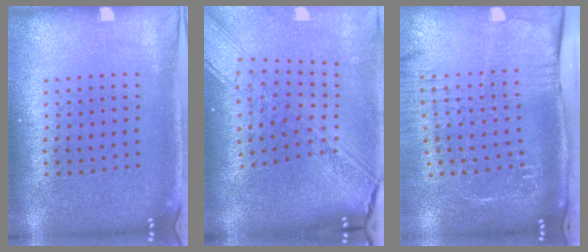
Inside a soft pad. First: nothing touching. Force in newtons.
{"total": 3.5, "press": 2.6, "slide": 2.4}
{"total": 2.7, "press": 2.1, "slide": 1.7}